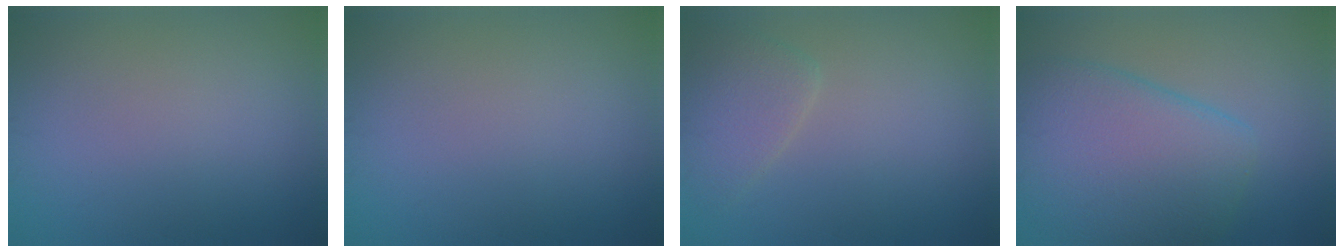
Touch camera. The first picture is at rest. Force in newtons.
{"total": 0.0}
{"total": 2.5, "press": 2.5, "slide": 0.2}
{"total": 8.1, "press": 8.1, "slide": 0.3}